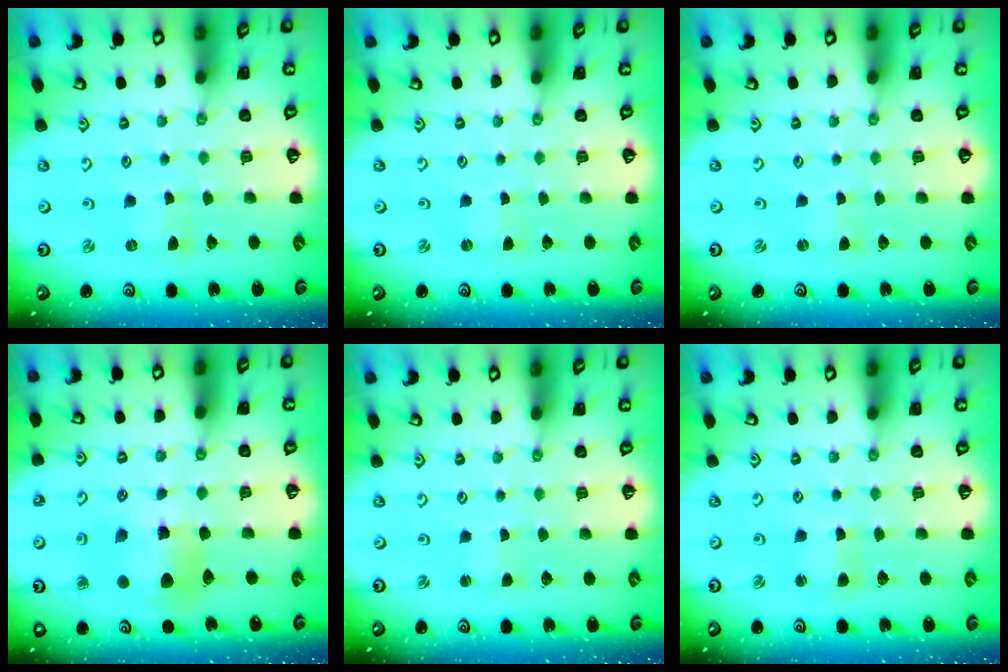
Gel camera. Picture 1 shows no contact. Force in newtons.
{"total": 0.0}
{"total": 0.0}
{"total": 9.7, "press": 9.6, "slide": 1.4}
{"total": 0.0}
{"total": 2.5, "press": 2.5, "slide": 0.3}